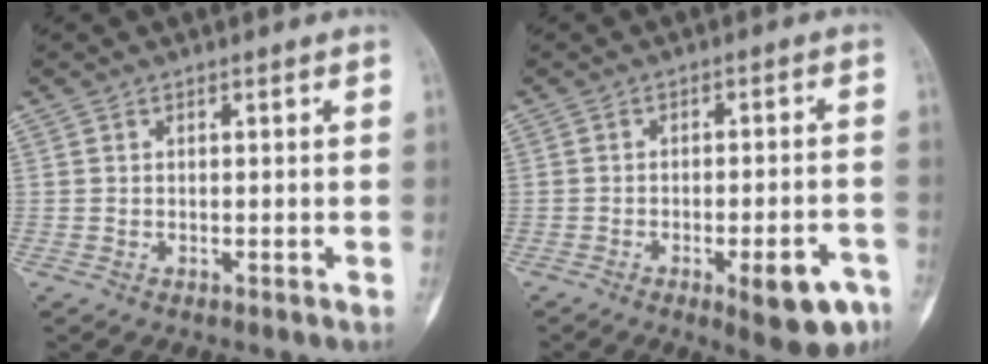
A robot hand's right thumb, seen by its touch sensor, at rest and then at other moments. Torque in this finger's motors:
{"motor_torque": [1.08, 0.84, 1.06, -0.58, 0.21]}